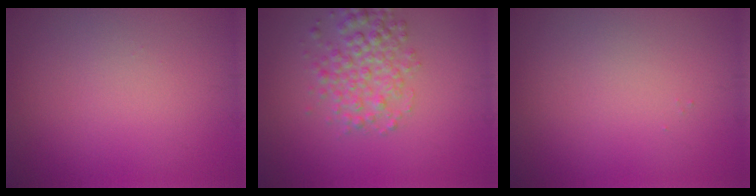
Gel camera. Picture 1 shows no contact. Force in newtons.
{"total": 3.7, "press": 3.7, "slide": 0.1}
{"total": 0.0}